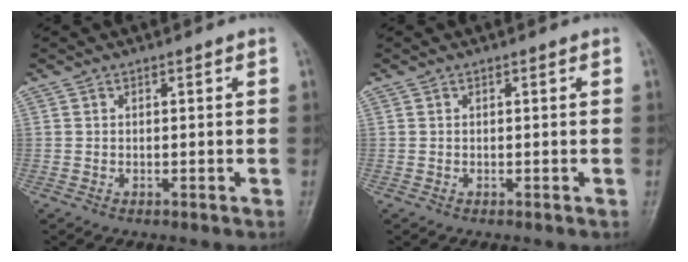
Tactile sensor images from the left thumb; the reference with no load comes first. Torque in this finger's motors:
{"motor_torque": [0.00, 0.00, 0.00, 0.00, 0.00]}